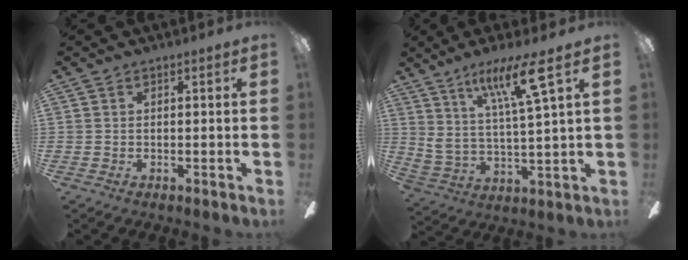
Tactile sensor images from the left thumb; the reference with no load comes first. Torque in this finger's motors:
{"motor_torque": [2.02, 2.05, 2.20, -0.43, 0.28]}